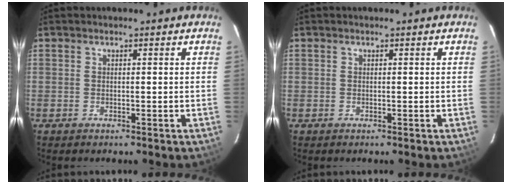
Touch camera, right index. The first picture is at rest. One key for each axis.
{"total": 0.0}